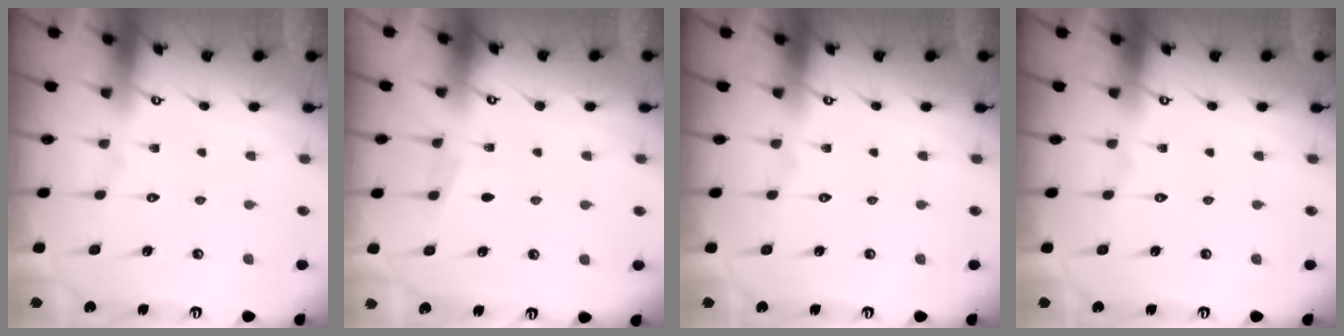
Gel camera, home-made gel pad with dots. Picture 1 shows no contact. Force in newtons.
{"total": 3.7, "press": 3.7, "slide": 0.4}
{"total": 0.0}
{"total": 0.0}